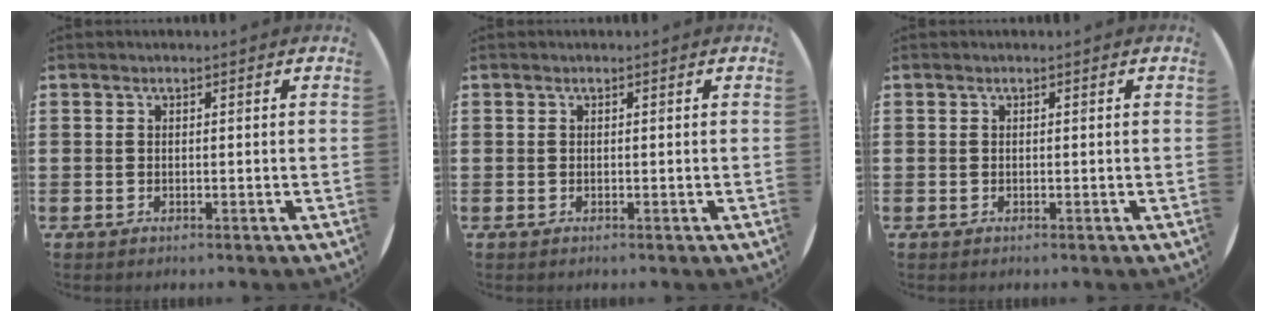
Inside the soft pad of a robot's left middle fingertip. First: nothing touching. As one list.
[{"total": 0.0}, {"total": 0.0}]